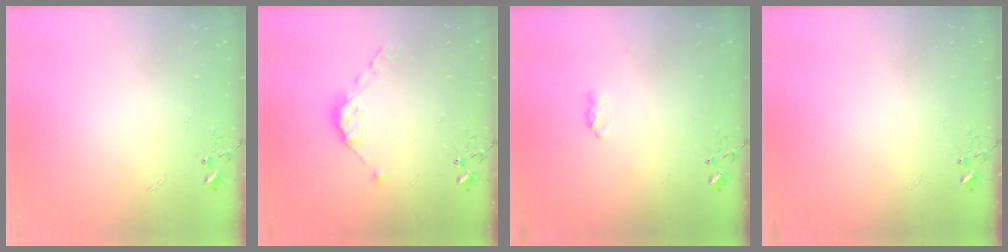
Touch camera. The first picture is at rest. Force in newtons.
{"total": 9.5, "press": 9.5, "slide": 0.3}
{"total": 3.5, "press": 3.3, "slide": 1.1}
{"total": 0.0}